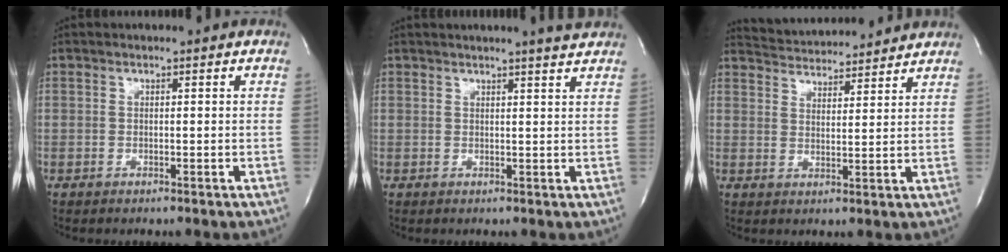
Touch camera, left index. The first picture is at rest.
{"total": 4.2, "force": [3.8, -0.7, 1.7], "torque": [-0.028, -0.003, 0.035]}
{"total": 11.6, "force": [11.2, 1.4, 2.6], "torque": [-0.050, 0.017, 0.161]}